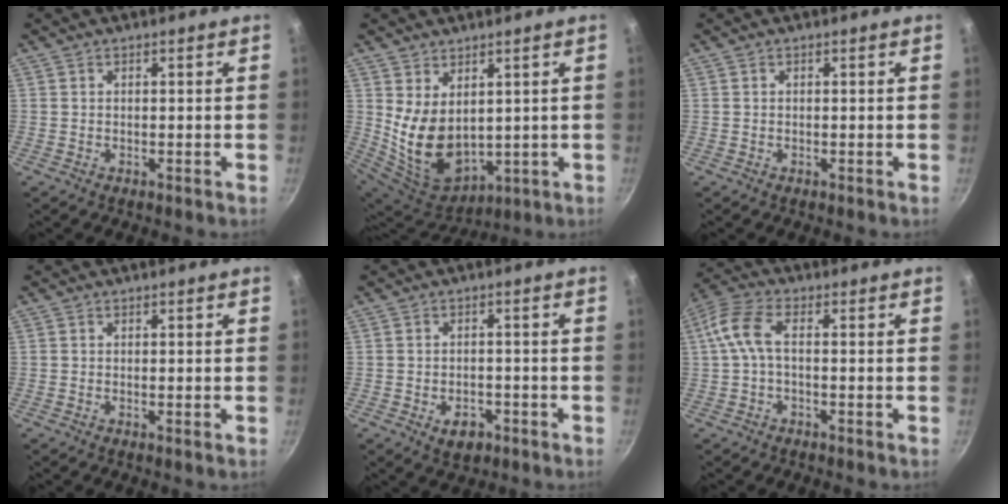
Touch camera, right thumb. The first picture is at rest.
{"total": 12.5, "force": [2.7, 8.2, 9.0], "torque": [-0.143, -0.046, 0.078]}
{"total": 0.0}
{"total": 0.0}
{"total": 4.5, "force": [-2.1, 3.0, 2.7], "torque": [-0.029, 0.011, -0.025]}
{"total": 6.7, "force": [-0.1, 3.0, 6.0], "torque": [-0.145, 0.023, -0.014]}